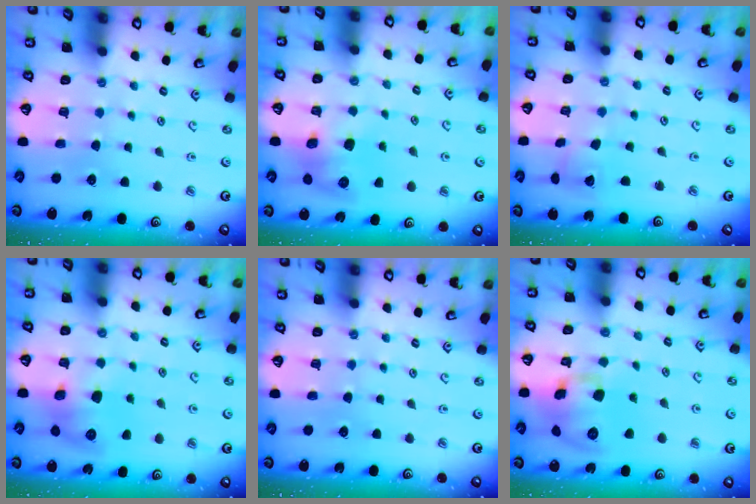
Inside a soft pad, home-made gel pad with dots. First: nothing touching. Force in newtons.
{"total": 8.2, "press": 8.2, "slide": 0.8}
{"total": 3.3, "press": 3.2, "slide": 0.4}
{"total": 8.0, "press": 7.9, "slide": 1.2}
{"total": 0.0}
{"total": 12.9, "press": 12.7, "slide": 2.1}